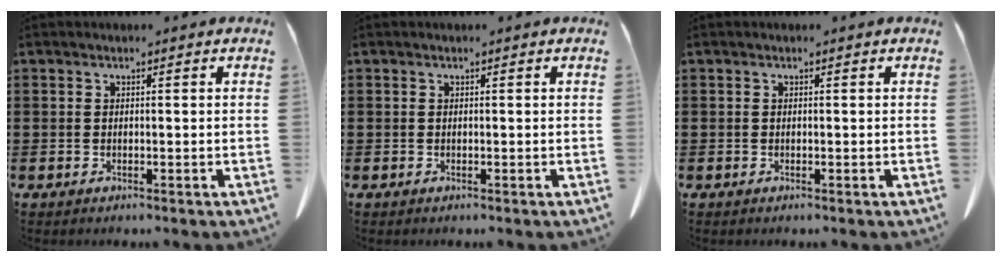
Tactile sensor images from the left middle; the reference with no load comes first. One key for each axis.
{"total": 0.0}
{"total": 0.0}